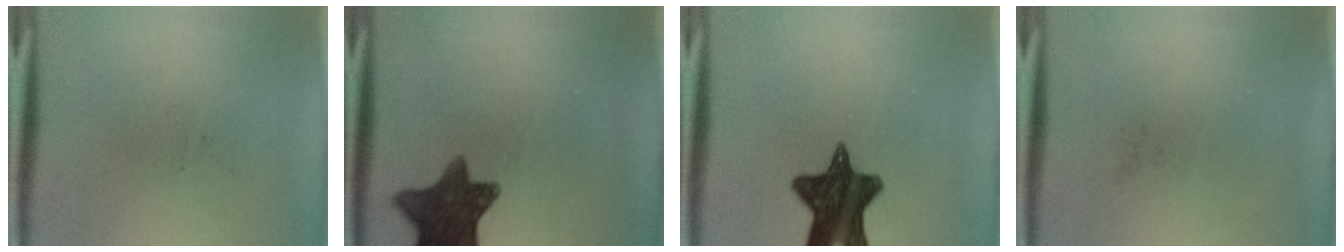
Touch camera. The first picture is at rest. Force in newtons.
{"total": 10.9}
{"total": 13.2}
{"total": 0.0}